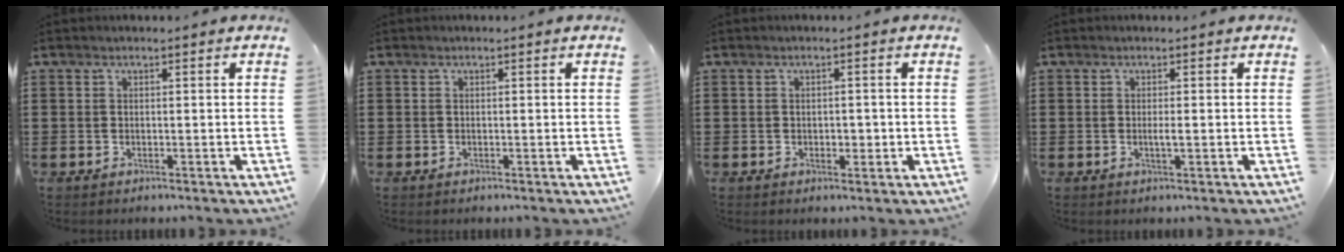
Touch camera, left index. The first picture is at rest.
{"total": 0.0}
{"total": 1.0, "force": [0.0, 1.0, 0.4], "torque": [-0.009, 0.009, -0.003]}
{"total": 1.3, "force": [0.0, 0.1, 1.3], "torque": [-0.025, -0.003, -0.001]}